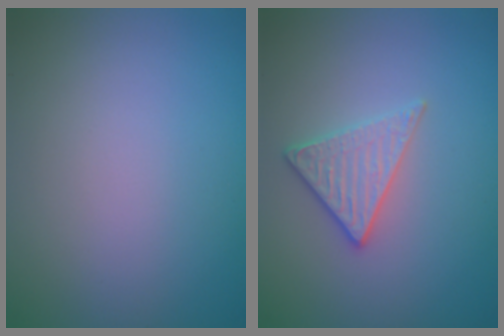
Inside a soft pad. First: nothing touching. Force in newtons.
{"total": 2.9, "press": 2.6, "slide": 1.3}